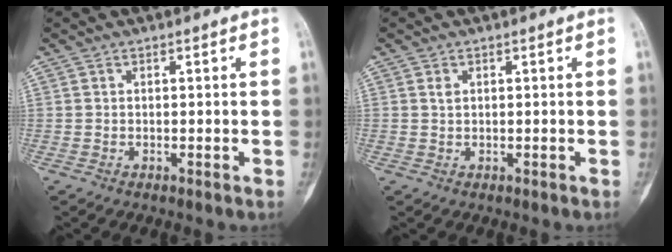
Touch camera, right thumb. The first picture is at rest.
{"total": 0.7, "force": [0.2, 0.5, 0.4], "torque": [-0.007, 0.002, 0.004]}